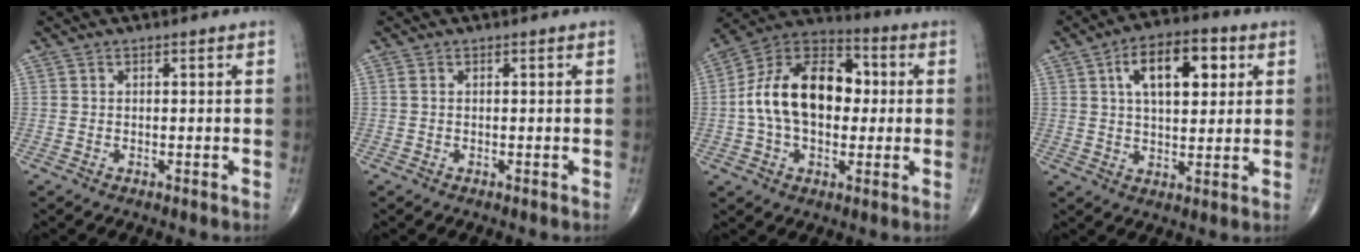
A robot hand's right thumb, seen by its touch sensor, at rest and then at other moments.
{"total": 0.5, "force": [0.1, 0.3, 0.4], "torque": [-0.013, 0.000, 0.001]}
{"total": 19.1, "force": [0.7, 12.2, 14.7], "torque": [-0.230, 0.033, 0.004]}
{"total": 12.9, "force": [4.2, 6.5, 10.3], "torque": [-0.141, 0.002, 0.065]}